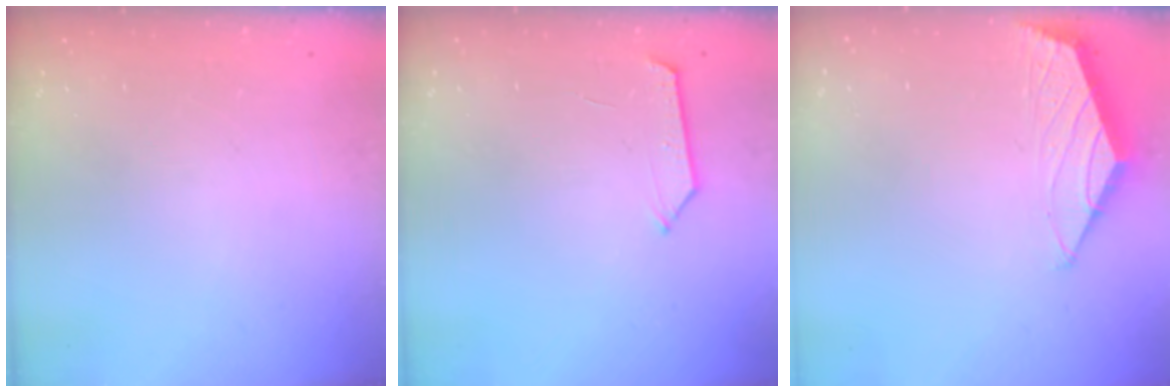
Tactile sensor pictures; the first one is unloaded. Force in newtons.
{"total": 4.1, "press": 4.0, "slide": 0.6}
{"total": 1.5, "press": 1.4, "slide": 0.5}